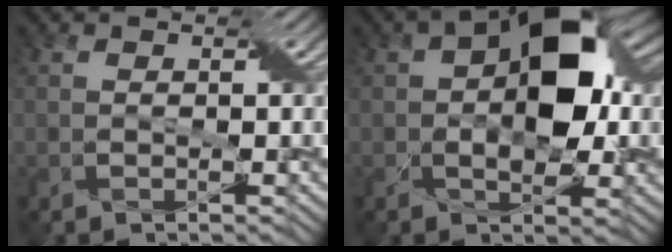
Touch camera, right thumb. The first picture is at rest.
{"total": 11.1, "force": [1.2, 6.1, 9.2], "torque": [-0.142, 0.014, 0.009]}